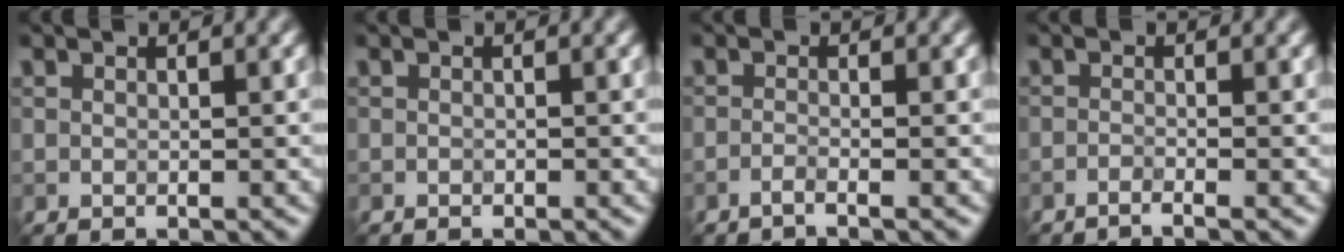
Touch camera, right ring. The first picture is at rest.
{"total": 0.0}
{"total": 1.2, "force": [-0.9, 0.1, 0.8], "torque": [-0.010, -0.001, -0.026]}
{"total": 1.4, "force": [-1.1, 0.1, 0.9], "torque": [-0.014, 0.001, -0.030]}